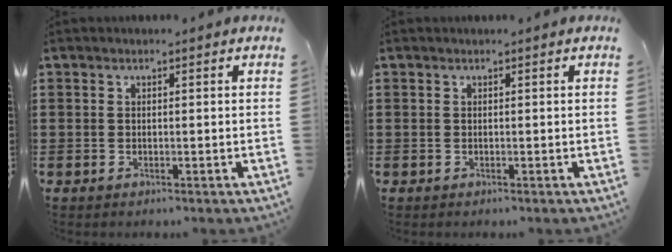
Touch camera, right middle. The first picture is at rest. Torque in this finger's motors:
{"motor_torque": [-1.01, -1.13, -0.05, -0.01]}